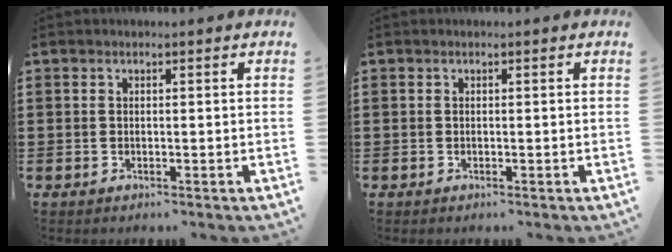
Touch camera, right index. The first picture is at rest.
{"total": 0.0}